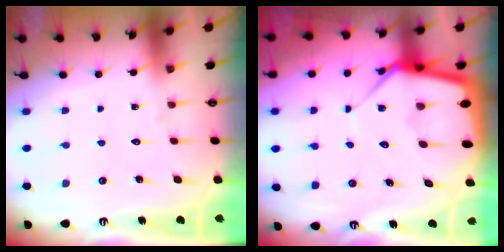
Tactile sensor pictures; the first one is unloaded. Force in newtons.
{"total": 10.5, "press": 10.4, "slide": 0.9}